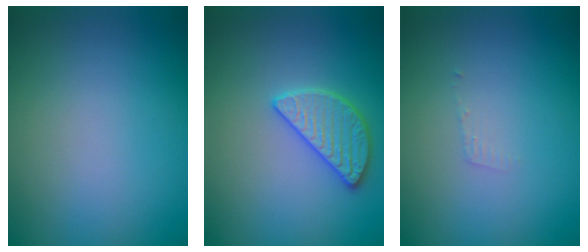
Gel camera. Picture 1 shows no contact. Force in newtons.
{"total": 2.8, "press": 2.8, "slide": 0.3}
{"total": 0.7, "press": 0.7, "slide": 0.1}